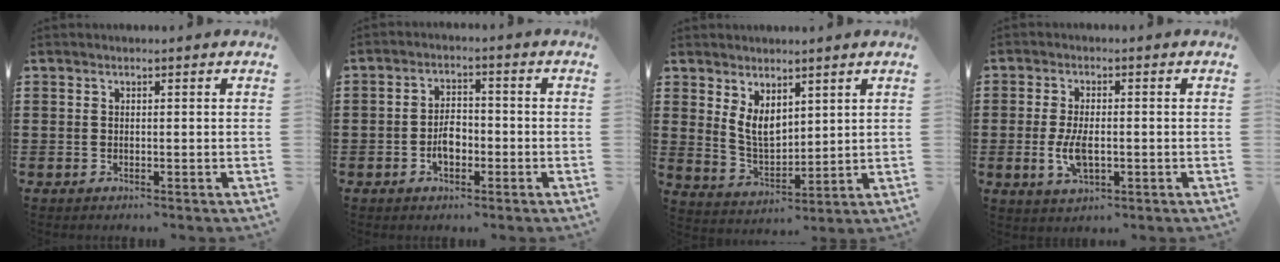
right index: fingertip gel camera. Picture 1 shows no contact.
{"total": 3.9, "force": [-1.3, 2.4, 2.8], "torque": [-0.043, 0.002, -0.026]}
{"total": 5.7, "force": [3.2, 3.2, 3.4], "torque": [-0.086, -0.006, 0.058]}
{"total": 5.0, "force": [-0.8, 2.3, 4.3], "torque": [-0.096, -0.004, -0.016]}